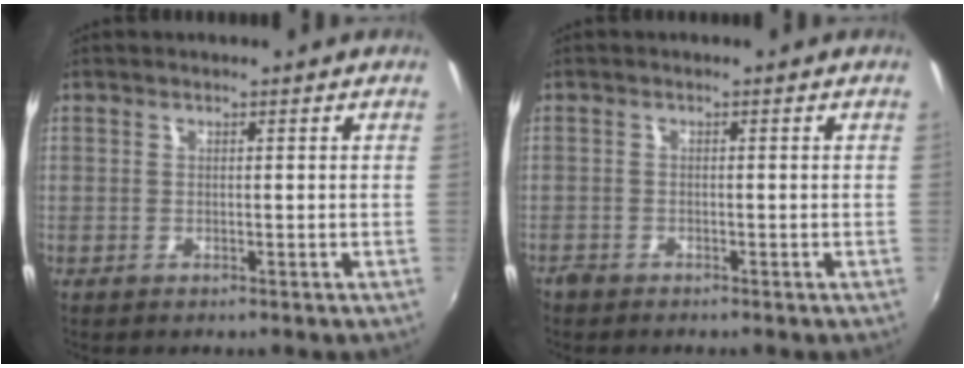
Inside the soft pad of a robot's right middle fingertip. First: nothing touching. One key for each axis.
{"total": 1.5, "fx": -1.3, "fy": 0.7, "fz": 0.2, "tx": -0.009, "ty": -0.003, "tz": -0.028}